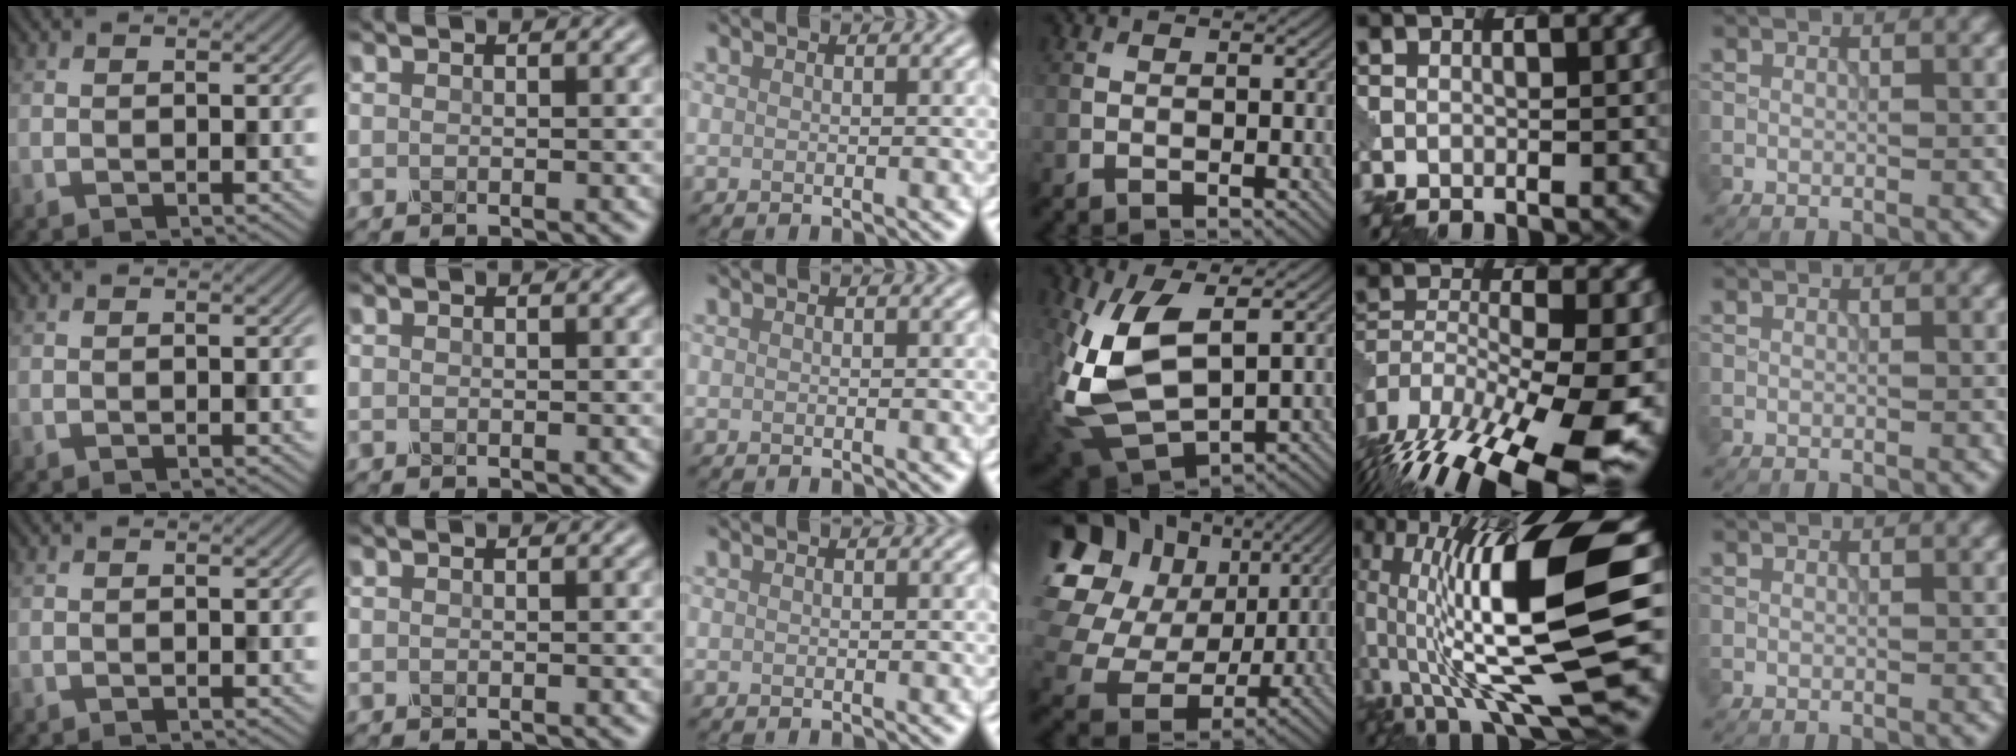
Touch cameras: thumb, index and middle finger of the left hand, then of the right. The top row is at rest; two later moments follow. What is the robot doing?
{"motion": "wrap", "object": "tissue paper"}